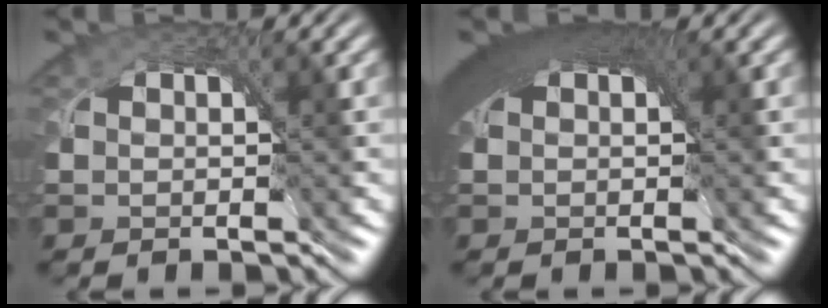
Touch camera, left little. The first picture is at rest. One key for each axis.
{"total": 7.3, "fx": 3.0, "fy": 3.6, "fz": 5.6, "tx": -0.090, "ty": 0.016, "tz": 0.033}